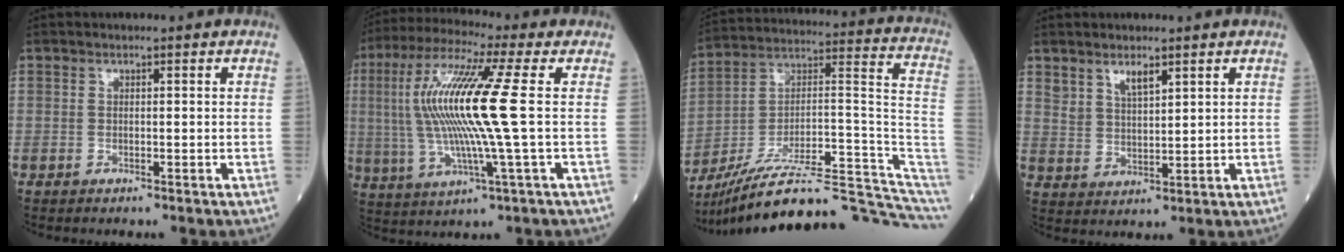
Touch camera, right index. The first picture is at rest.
{"total": 15.9, "force": [1.2, -0.1, 15.9], "torque": [-0.340, 0.009, 0.015]}
{"total": 26.2, "force": [-22.2, 2.4, 13.6], "torque": [-0.133, 0.040, -0.337]}
{"total": 3.9, "force": [2.7, 1.3, 2.5], "torque": [-0.051, 0.002, 0.058]}